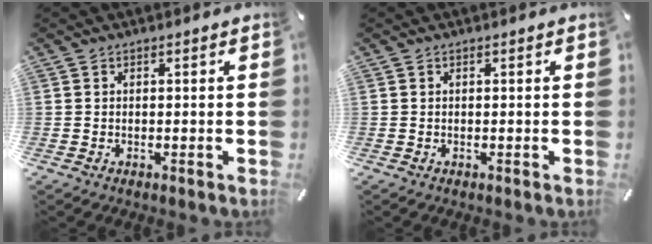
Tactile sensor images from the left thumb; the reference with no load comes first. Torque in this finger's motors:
{"motor_torque": [-0.04, 0.04, -0.01, 0.00, 0.00]}